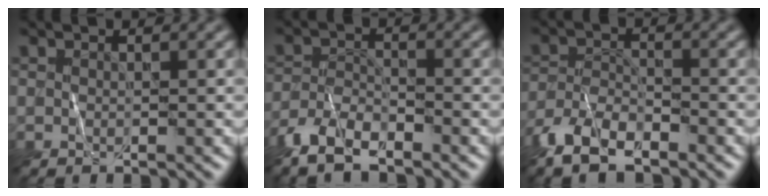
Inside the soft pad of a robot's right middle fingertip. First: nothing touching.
{"total": 5.7, "force": [-4.3, 2.1, 3.1], "torque": [-0.064, -0.007, -0.087]}
{"total": 6.9, "force": [-5.0, 2.8, 3.9], "torque": [-0.078, -0.008, -0.101]}